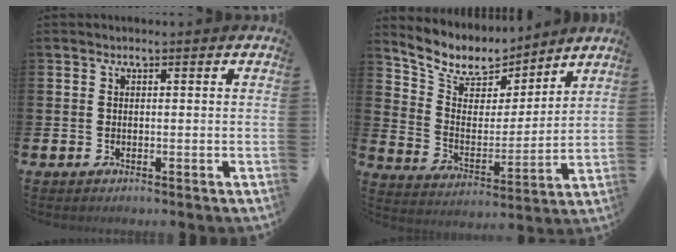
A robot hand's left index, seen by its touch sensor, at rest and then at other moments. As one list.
[{"total": 9.2, "force": [8.4, 3.3, 1.6], "torque": [-0.073, -0.060, 0.153]}]